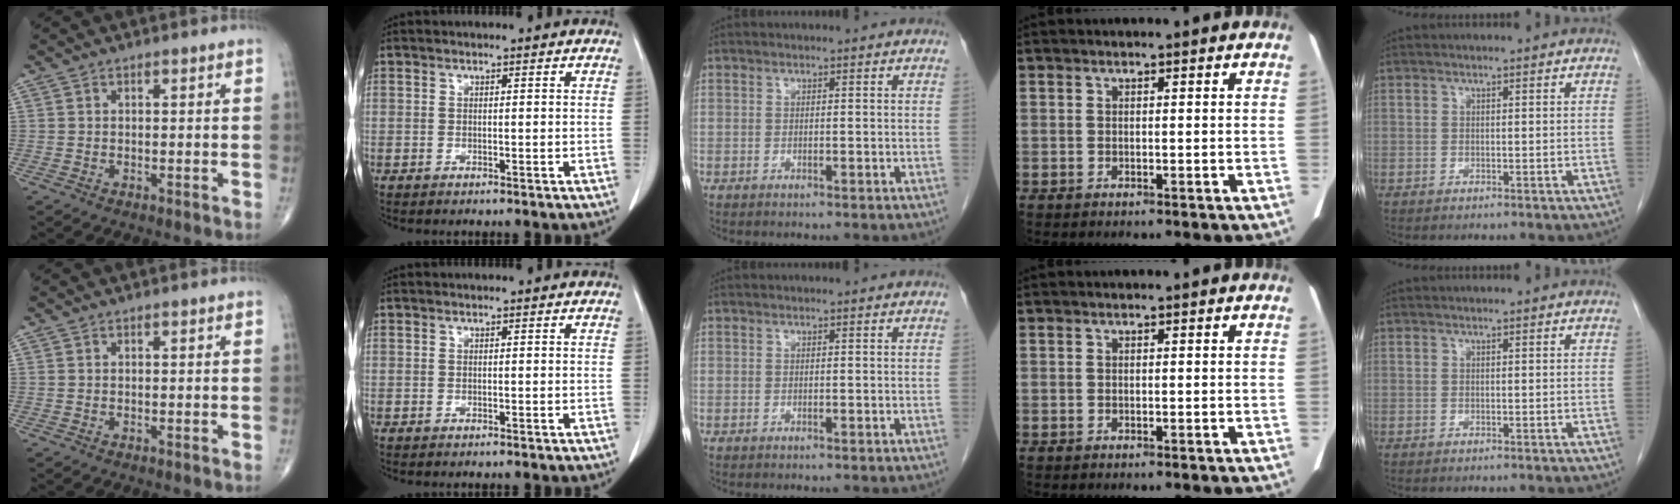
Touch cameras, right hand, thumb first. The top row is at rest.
{}